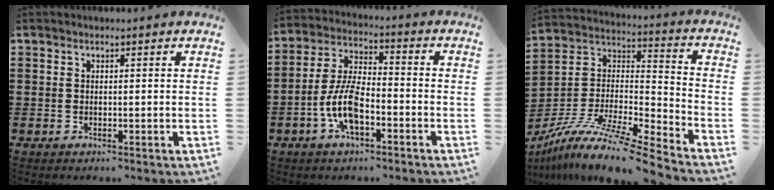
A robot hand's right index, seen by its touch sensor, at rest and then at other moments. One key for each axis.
{"total": 8.2, "fx": -3.3, "fy": 3.7, "fz": 6.5, "tx": -0.158, "ty": -0.001, "tz": -0.069}
{"total": 12.1, "fx": -10.0, "fy": 0.5, "fz": 6.8, "tx": -0.132, "ty": 0.004, "tz": -0.197}